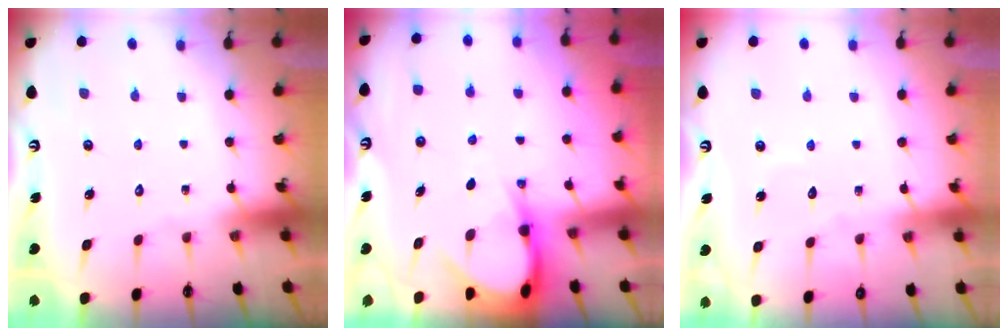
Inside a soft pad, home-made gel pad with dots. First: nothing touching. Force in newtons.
{"total": 6.4, "press": 6.4, "slide": 0.8}
{"total": 3.3, "press": 3.3, "slide": 0.2}